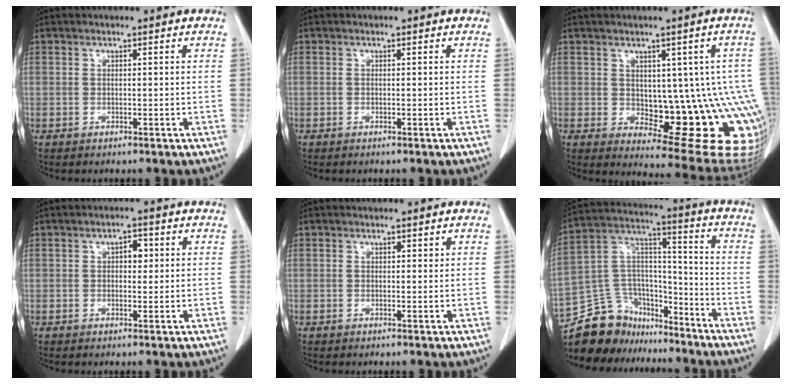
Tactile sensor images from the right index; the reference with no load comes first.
{"total": 0.0}
{"total": 14.9, "force": [-1.8, 6.7, 13.1], "torque": [-0.101, 0.014, -0.004]}
{"total": 2.5, "force": [0.7, 1.4, 2.0], "torque": [-0.028, 0.008, 0.010]}
{"total": 0.8, "force": [0.5, 0.4, 0.4], "torque": [-0.002, -0.002, 0.007]}
{"total": 16.4, "force": [-14.0, 7.7, 3.5], "torque": [-0.072, 0.065, -0.241]}